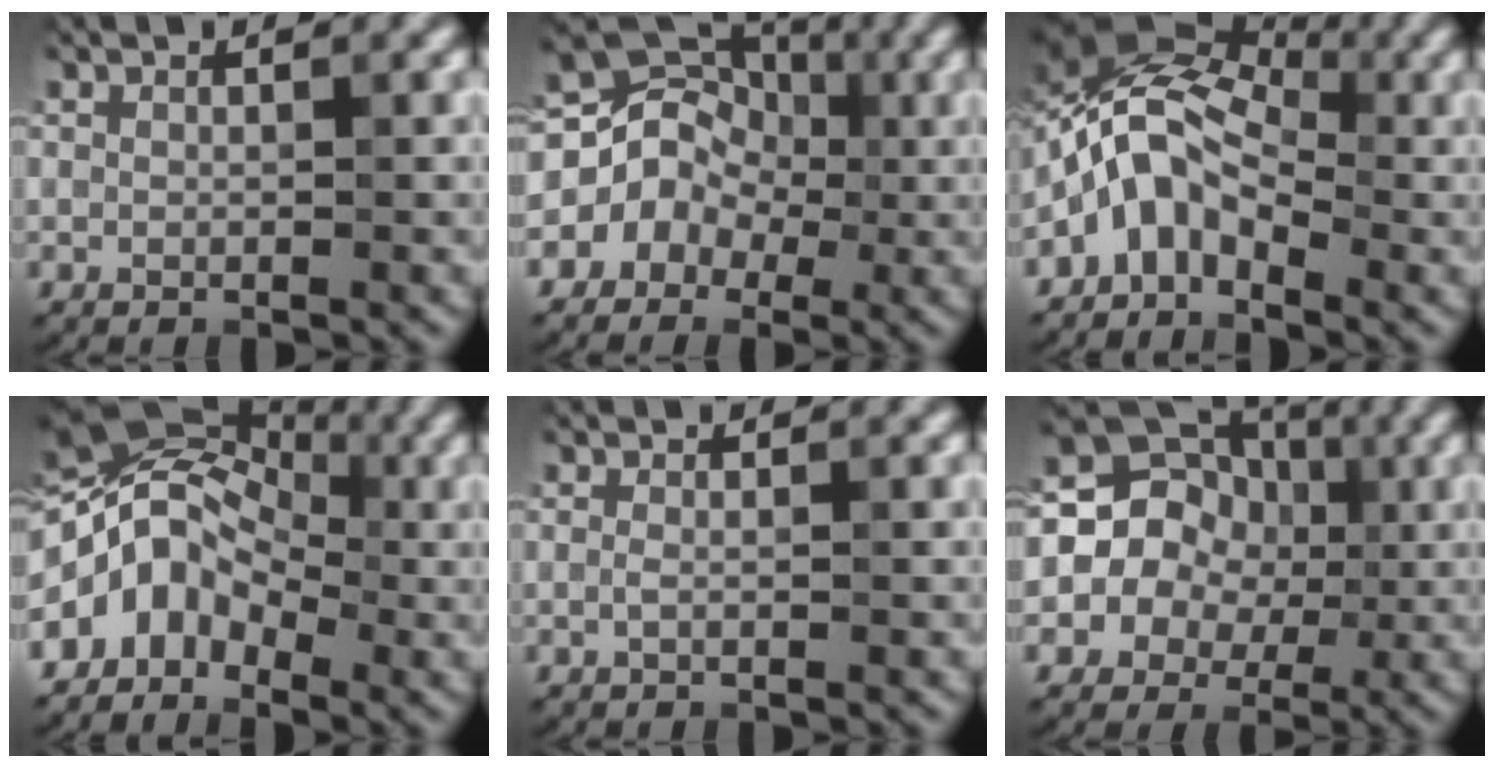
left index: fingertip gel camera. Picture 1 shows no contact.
{"total": 7.1, "force": [-0.3, 6.4, 3.1], "torque": [-0.021, 0.039, -0.045]}
{"total": 6.0, "force": [-2.2, 4.0, 3.8], "torque": [-0.055, 0.017, -0.058]}
{"total": 5.9, "force": [-2.1, 4.2, 3.6], "torque": [-0.046, 0.016, -0.053]}
{"total": 0.7, "force": [-0.1, 0.1, 0.6], "torque": [-0.015, -0.003, -0.003]}
{"total": 9.2, "force": [0.6, 8.4, 3.7], "torque": [-0.046, 0.041, -0.020]}